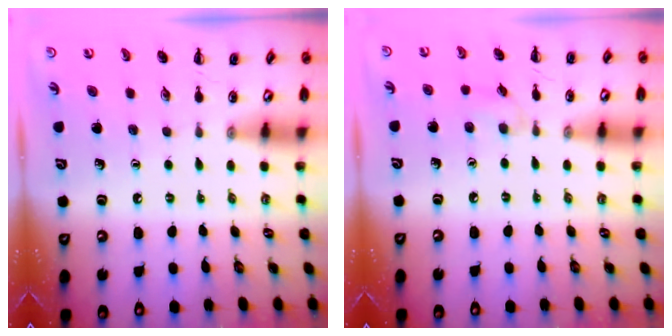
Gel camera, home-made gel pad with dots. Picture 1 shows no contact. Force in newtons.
{"total": 5.9, "press": 5.6, "slide": 2.1}